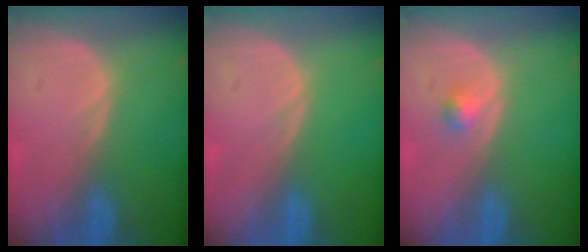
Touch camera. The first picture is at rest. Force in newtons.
{"total": 0.0}
{"total": 1.7, "press": 1.4, "slide": 0.8}